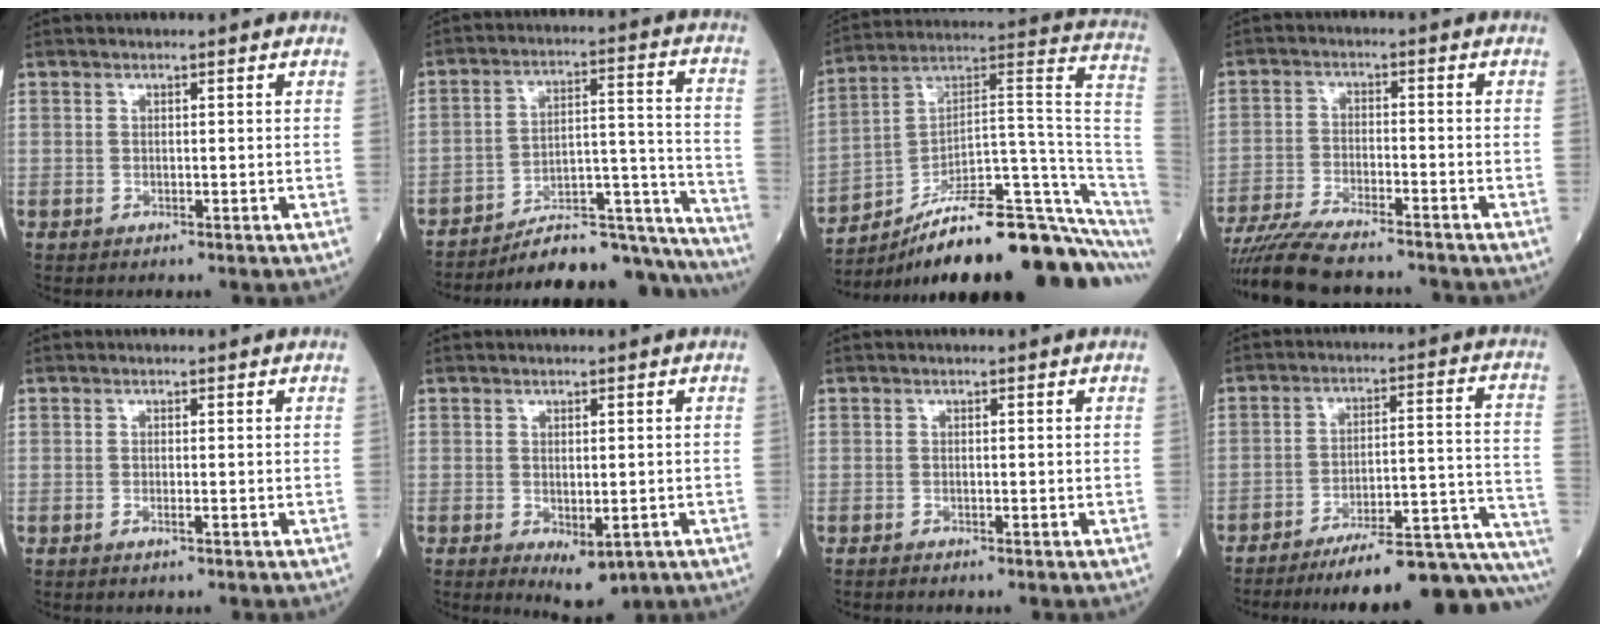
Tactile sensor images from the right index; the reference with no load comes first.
{"total": 22.4, "force": [-21.2, 3.2, 6.6], "torque": [-0.043, 0.050, -0.299]}
{"total": 24.8, "force": [-17.5, 1.5, 17.5], "torque": [-0.168, 0.053, -0.272]}
{"total": 14.6, "force": [-13.1, 1.9, 6.1], "torque": [-0.118, -0.011, -0.213]}
{"total": 0.9, "force": [-0.6, 0.1, 0.6], "torque": [-0.016, 0.000, -0.010]}
{"total": 5.2, "force": [-2.1, 2.2, 4.2], "torque": [-0.060, -0.013, -0.016]}
{"total": 1.1, "force": [-0.9, 0.1, 0.4], "torque": [-0.014, -0.004, -0.014]}
{"total": 24.2, "force": [-21.2, 0.8, 11.6], "torque": [-0.077, 0.016, -0.293]}